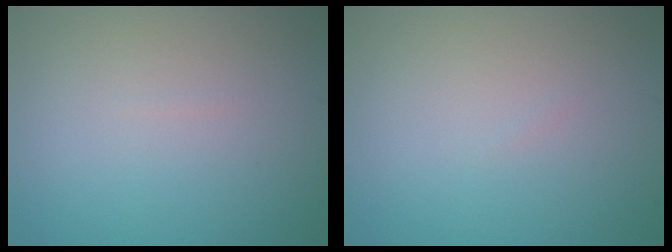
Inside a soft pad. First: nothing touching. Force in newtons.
{"total": 0.0}